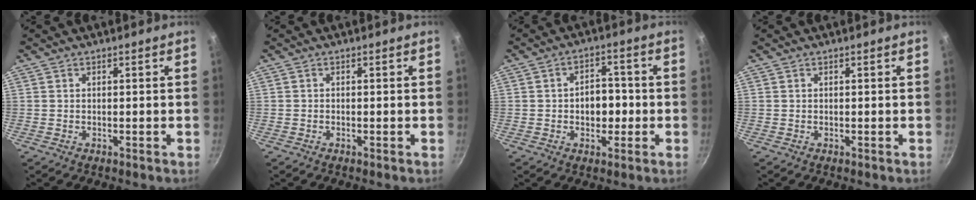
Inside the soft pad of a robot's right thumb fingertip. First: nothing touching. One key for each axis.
{"total": 0.0}
{"total": 6.5, "fx": -0.7, "fy": 4.6, "fz": 4.5, "tx": -0.032, "ty": 0.013, "tz": -0.013}
{"total": 0.0}